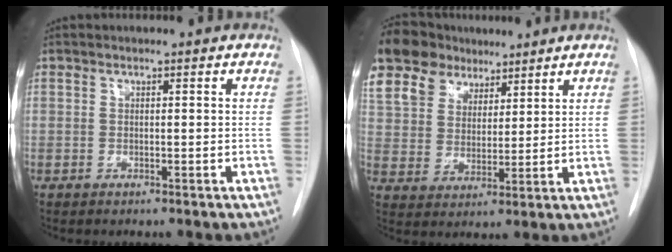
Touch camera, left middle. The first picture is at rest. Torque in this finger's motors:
{"motor_torque": [0.36, -0.28, 1.05, 0.21]}